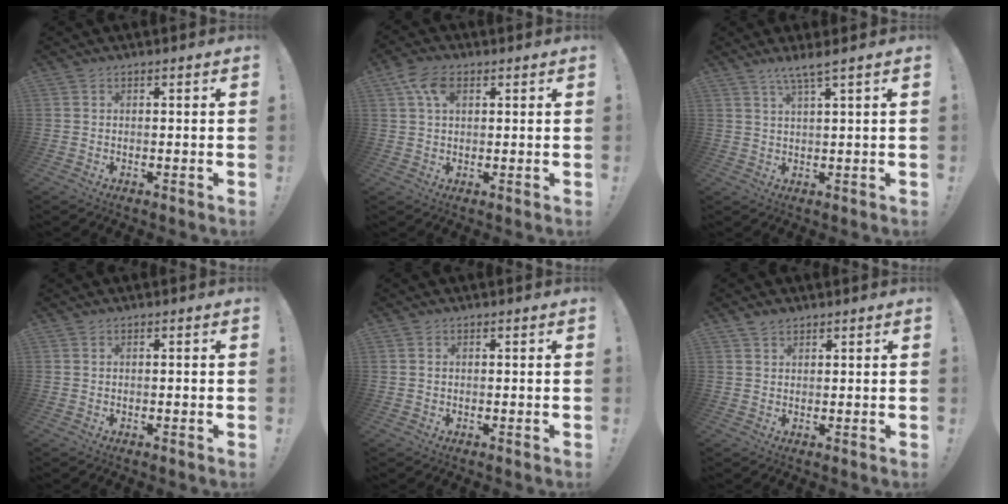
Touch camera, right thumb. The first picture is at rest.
{"total": 7.3, "force": [2.9, 4.5, 5.0], "torque": [-0.085, 0.003, 0.057]}
{"total": 4.1, "force": [2.8, -0.5, 3.0], "torque": [-0.057, -0.012, 0.045]}
{"total": 0.0}
{"total": 0.6, "force": [0.3, 0.4, 0.2], "torque": [-0.006, 0.003, 0.005]}
{"total": 2.4, "force": [1.9, 1.2, 0.7], "torque": [-0.010, -0.010, 0.036]}